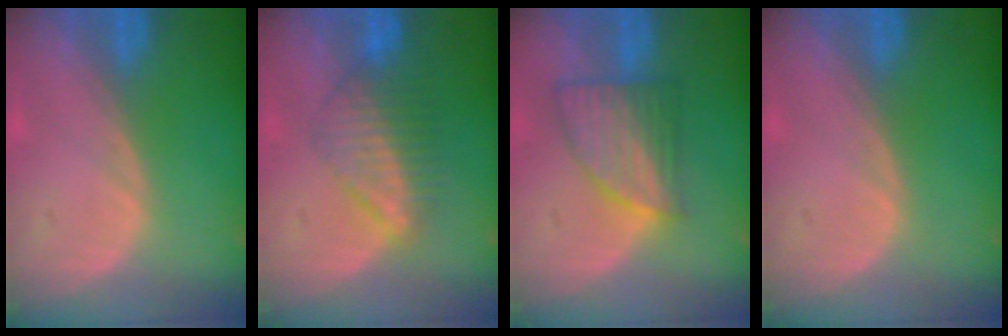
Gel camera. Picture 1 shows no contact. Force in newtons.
{"total": 6.4, "press": 6.0, "slide": 2.0}
{"total": 7.0, "press": 6.4, "slide": 2.8}
{"total": 0.0}